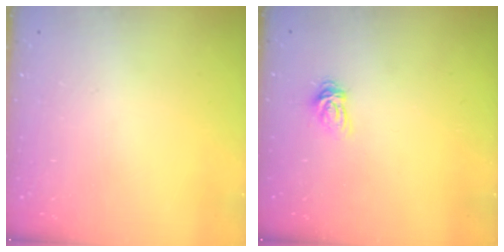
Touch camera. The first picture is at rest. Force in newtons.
{"total": 6.2, "press": 6.2, "slide": 0.4}